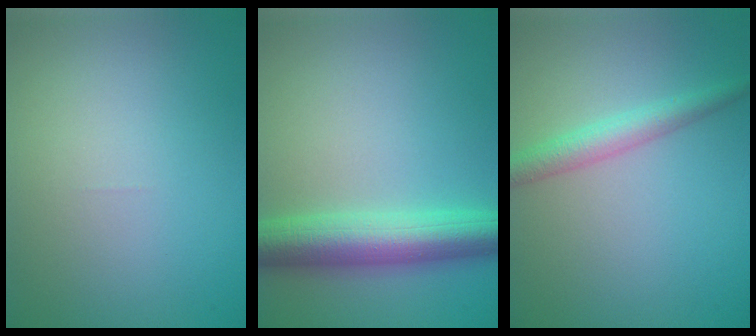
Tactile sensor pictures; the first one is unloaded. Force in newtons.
{"total": 6.4, "press": 6.4, "slide": 0.0}
{"total": 2.7, "press": 2.7, "slide": 0.1}